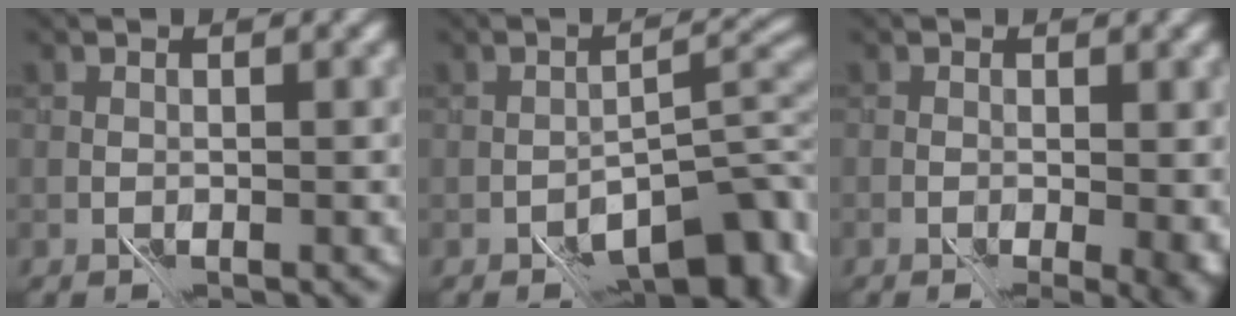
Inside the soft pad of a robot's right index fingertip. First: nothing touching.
{"total": 8.0, "force": [-4.6, 3.3, 5.6], "torque": [-0.062, 0.005, -0.076]}
{"total": 3.2, "force": [-0.5, 1.6, 2.7], "torque": [-0.032, -0.003, -0.009]}